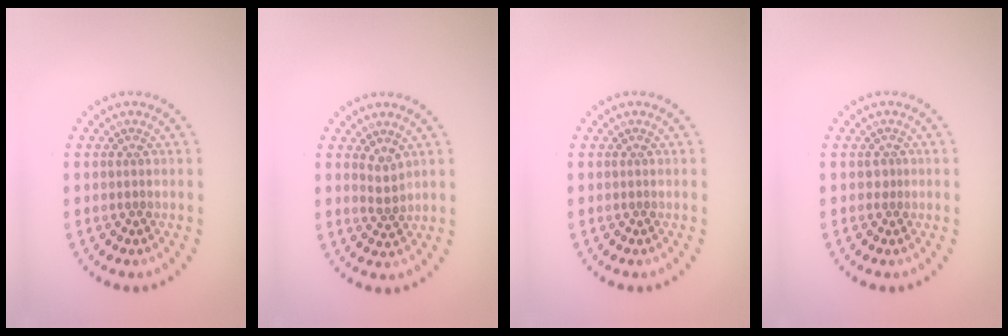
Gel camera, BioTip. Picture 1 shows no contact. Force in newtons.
{"total": 1.6, "press": 1.2, "slide": 1.1}
{"total": 0.0}
{"total": 0.8, "press": 0.5, "slide": 0.6}